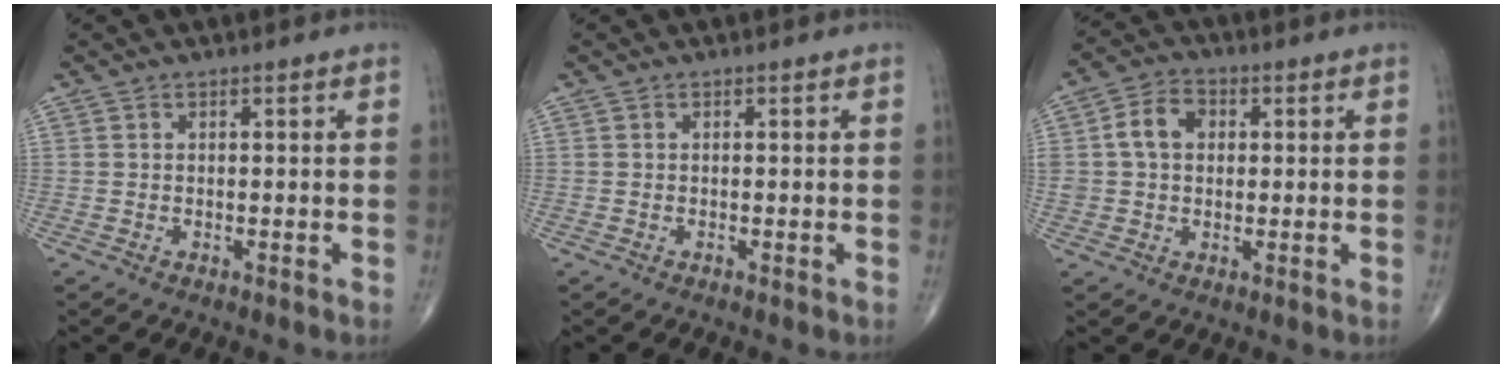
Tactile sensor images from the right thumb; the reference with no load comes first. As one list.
[{"total": 0.0}, {"total": 7.5, "force": [1.1, 5.7, 4.7], "torque": [-0.077, 0.016, 0.016]}]